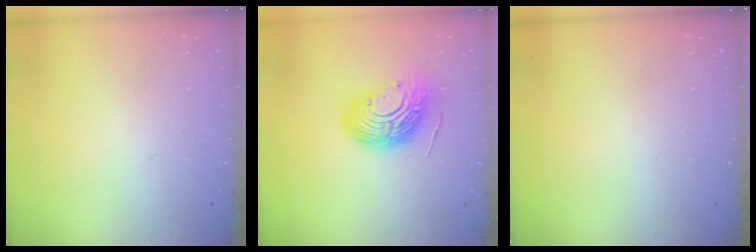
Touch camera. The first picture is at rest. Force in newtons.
{"total": 14.6, "press": 14.6, "slide": 1.4}
{"total": 0.0}